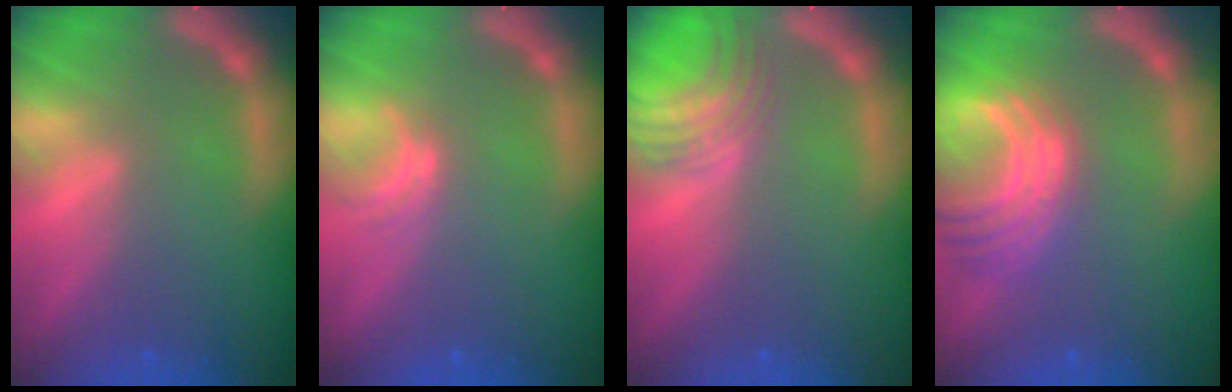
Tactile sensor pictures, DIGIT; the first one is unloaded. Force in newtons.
{"total": 1.5}
{"total": 6.1}
{"total": 8.5}